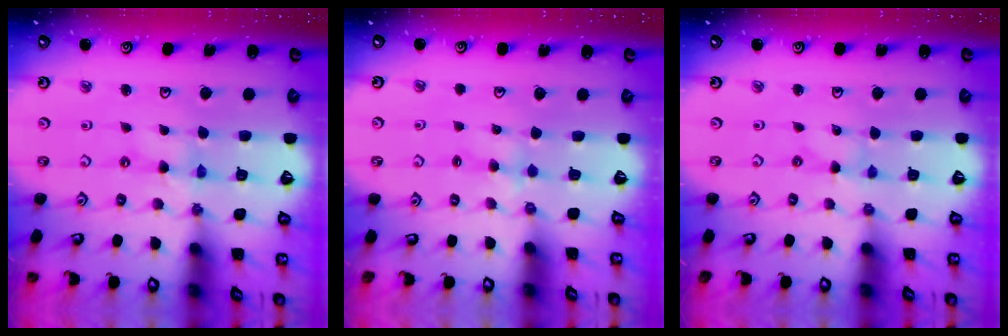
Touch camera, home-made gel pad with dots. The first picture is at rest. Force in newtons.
{"total": 2.8, "press": 2.8, "slide": 0.5}
{"total": 0.0}